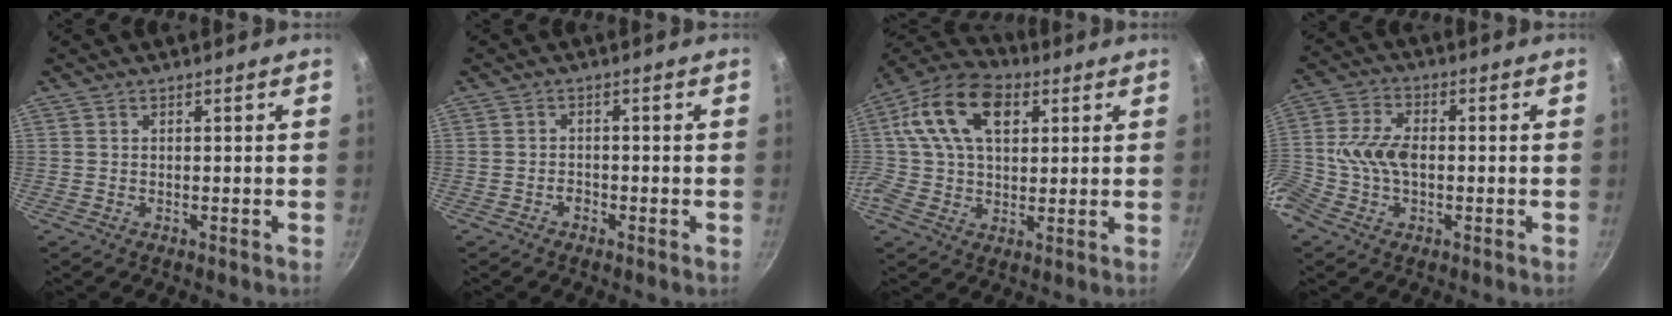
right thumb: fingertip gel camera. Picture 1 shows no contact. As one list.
[{"total": 1.3, "force": [-0.9, 0.8, 0.5], "torque": [-0.005, 0.011, -0.015]}, {"total": 16.2, "force": [4.8, 10.5, 11.3], "torque": [-0.192, 0.013, 0.064]}, {"total": 10.0, "force": [-1.5, 6.2, 7.8], "torque": [-0.157, 0.022, -0.044]}]